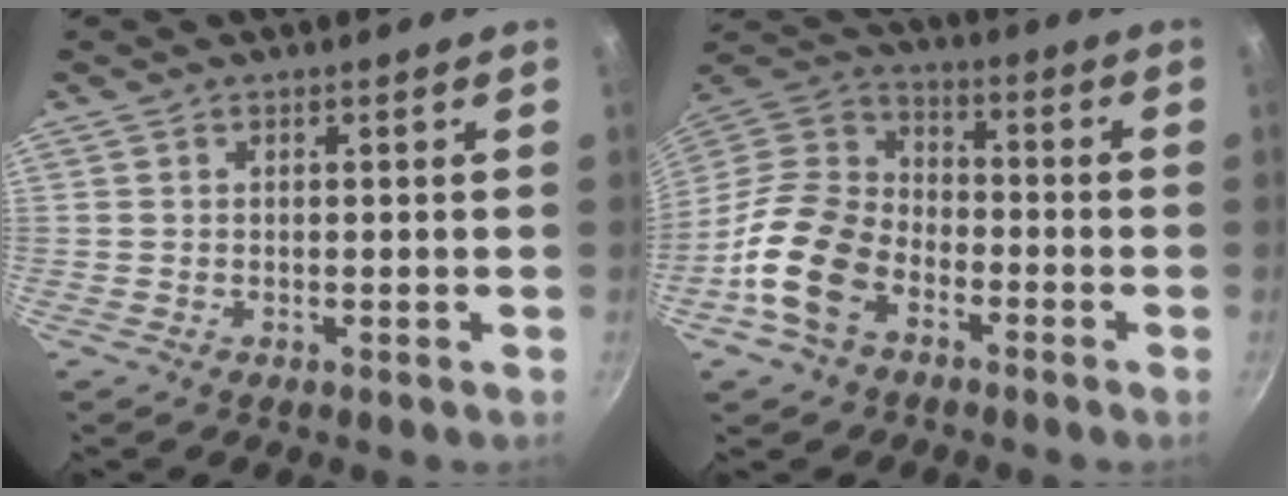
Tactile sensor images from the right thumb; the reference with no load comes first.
{"total": 15.4, "force": [-7.0, 10.2, 9.1], "torque": [-0.152, 0.052, -0.154]}